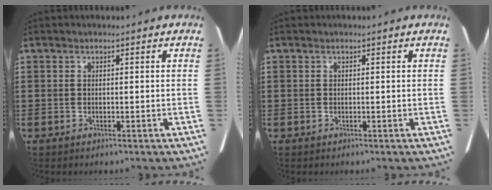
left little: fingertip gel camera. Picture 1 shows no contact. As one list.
[{"total": 0.0}]